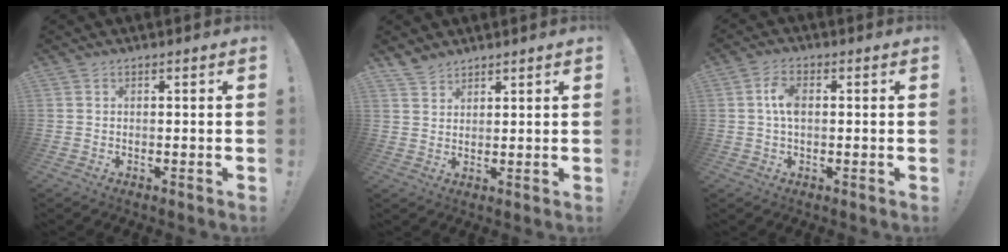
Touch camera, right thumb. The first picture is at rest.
{"total": 3.5, "force": [3.2, 1.5, 0.5], "torque": [-0.009, -0.021, 0.061]}
{"total": 5.7, "force": [0.4, 3.2, 4.7], "torque": [-0.080, 0.004, 0.004]}